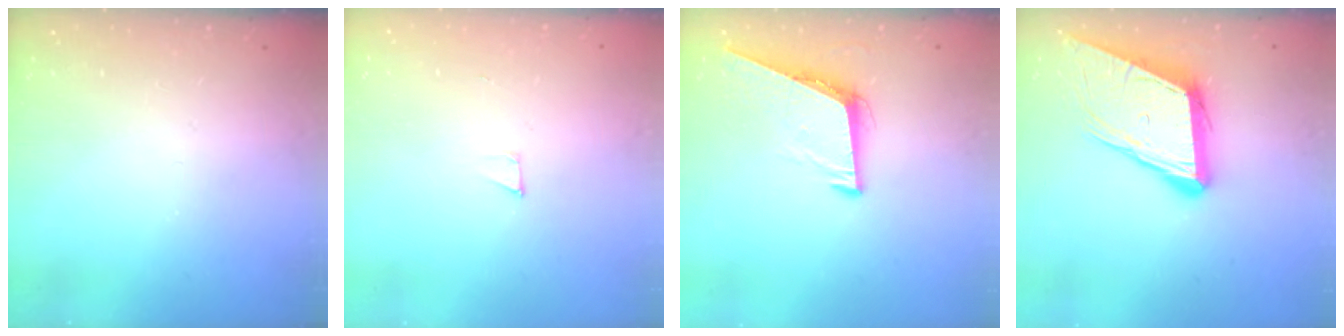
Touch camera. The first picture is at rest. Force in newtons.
{"total": 3.2, "press": 3.2, "slide": 0.2}
{"total": 9.0, "press": 8.4, "slide": 3.1}
{"total": 13.6, "press": 13.1, "slide": 3.9}